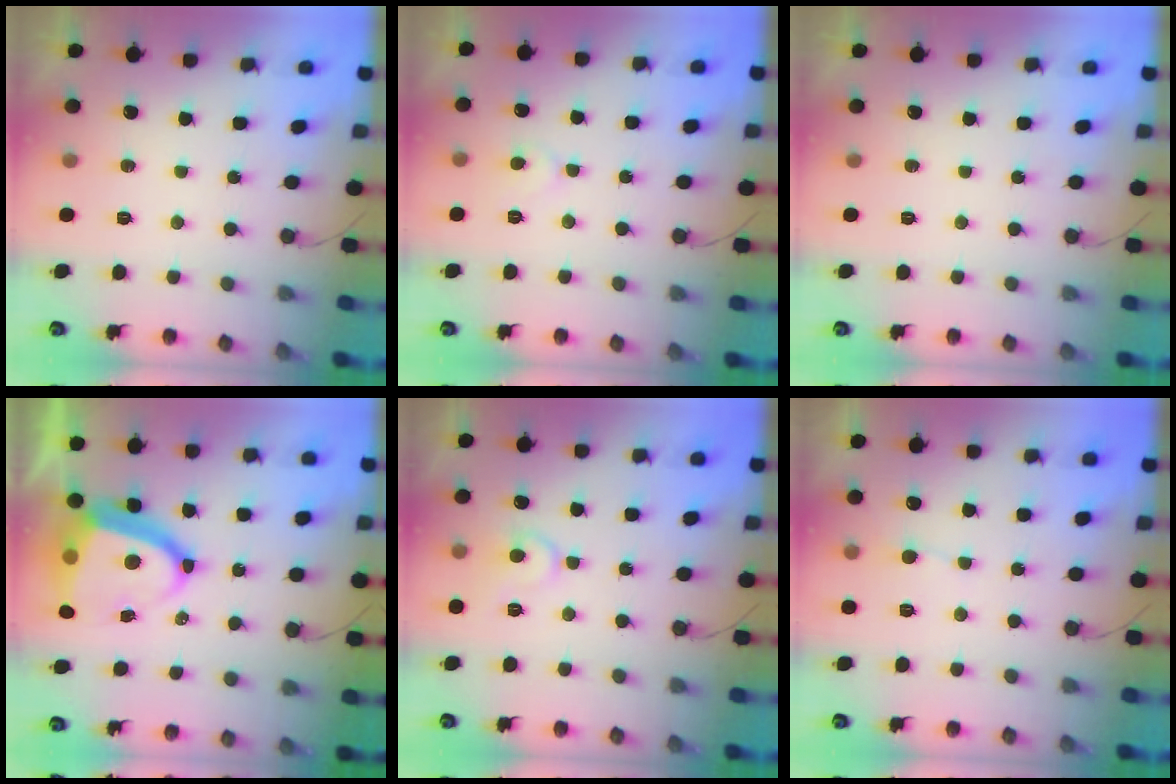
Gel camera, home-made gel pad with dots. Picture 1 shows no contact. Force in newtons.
{"total": 4.4, "press": 4.4, "slide": 0.4}
{"total": 0.0}
{"total": 14.3, "press": 14.2, "slide": 1.6}
{"total": 8.6, "press": 8.5, "slide": 0.7}
{"total": 3.0, "press": 3.0, "slide": 0.3}